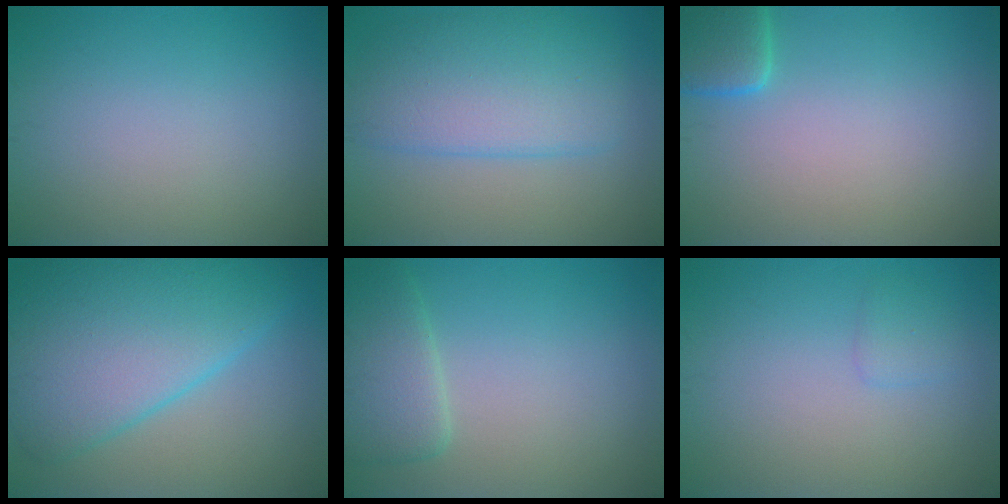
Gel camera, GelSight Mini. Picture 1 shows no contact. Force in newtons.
{"total": 6.3, "press": 6.3, "slide": 0.2}
{"total": 3.3, "press": 3.3, "slide": 0.4}
{"total": 10.1, "press": 10.1, "slide": 0.5}
{"total": 3.3, "press": 3.3, "slide": 0.5}
{"total": 1.0, "press": 1.0, "slide": 0.1}